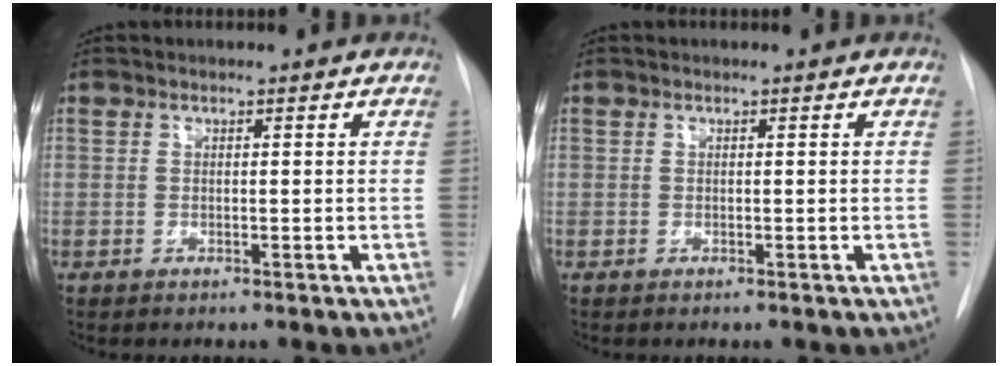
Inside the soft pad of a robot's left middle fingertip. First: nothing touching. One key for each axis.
{"total": 0.0}